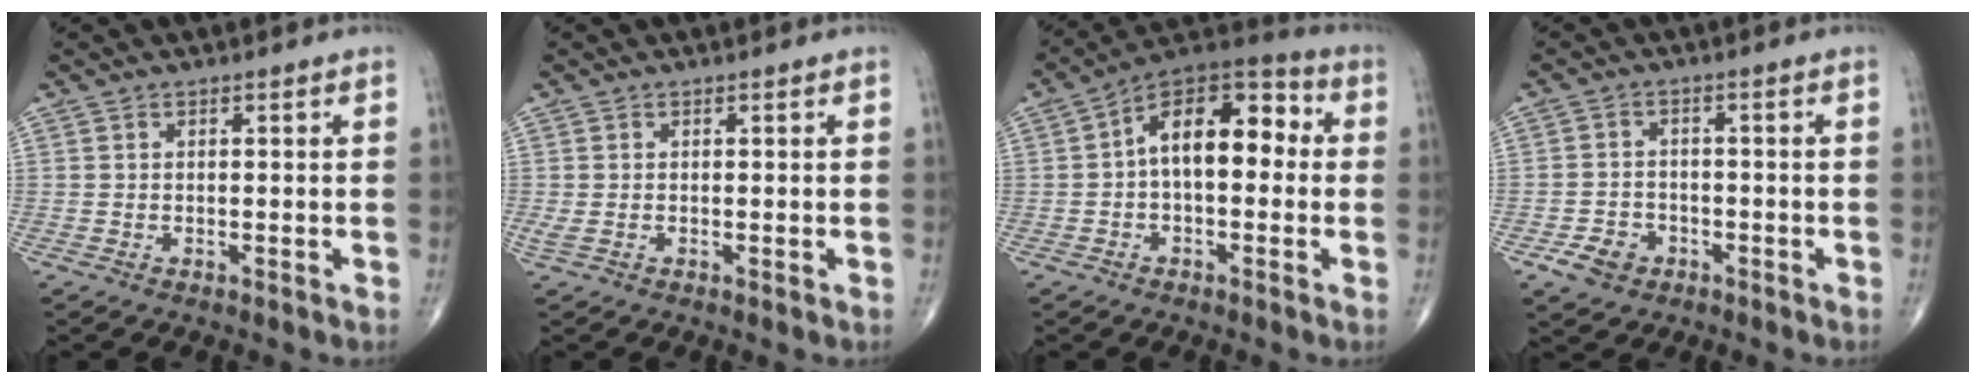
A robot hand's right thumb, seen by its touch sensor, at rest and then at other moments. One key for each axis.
{"total": 1.3, "fx": 0.0, "fy": 0.6, "fz": 1.1, "tx": -0.032, "ty": 0.000, "tz": 0.004}
{"total": 14.5, "fx": 1.1, "fy": 8.0, "fz": 12.0, "tx": -0.159, "ty": 0.047, "tz": 0.002}
{"total": 3.4, "fx": -2.1, "fy": 2.4, "fz": 1.2, "tx": -0.015, "ty": 0.014, "tz": -0.035}